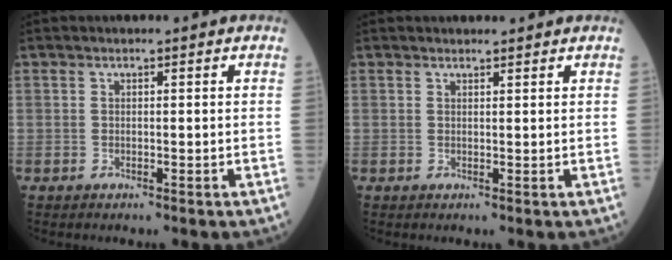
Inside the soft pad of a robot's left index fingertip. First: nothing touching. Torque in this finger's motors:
{"motor_torque": [0.42, -0.78, -0.05, 0.00]}